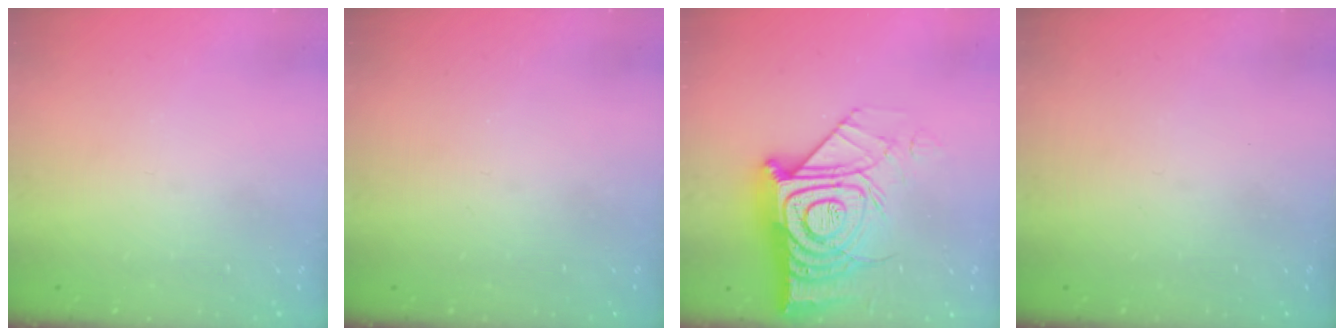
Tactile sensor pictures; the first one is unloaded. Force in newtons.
{"total": 0.0}
{"total": 22.0, "press": 21.9, "slide": 1.7}
{"total": 0.0}